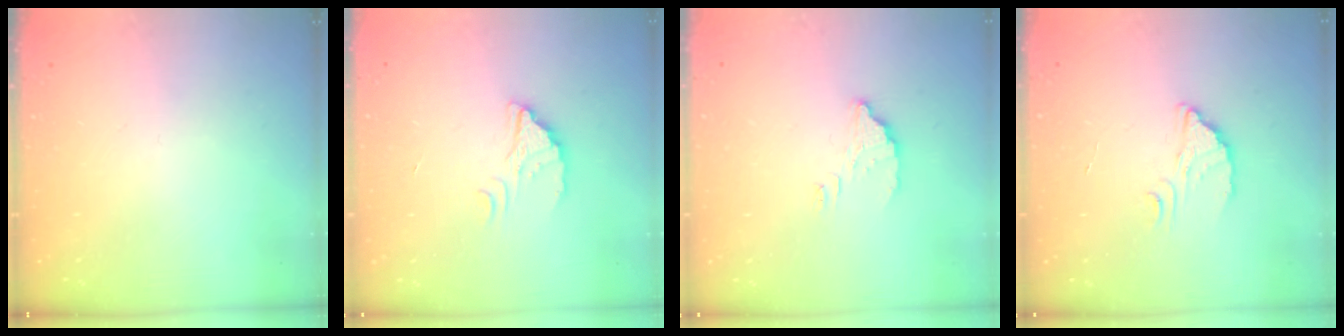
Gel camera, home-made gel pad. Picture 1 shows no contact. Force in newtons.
{"total": 2.1, "press": 2.1, "slide": 0.2}
{"total": 3.9, "press": 3.9, "slide": 0.3}
{"total": 2.6, "press": 2.6, "slide": 0.1}